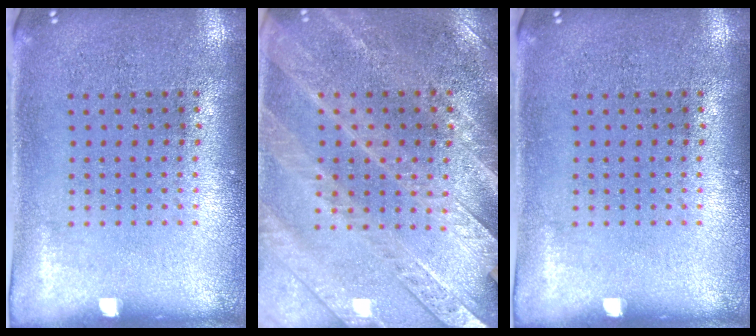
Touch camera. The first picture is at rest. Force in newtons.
{"total": 2.8, "press": 2.6, "slide": 0.9}
{"total": 0.0}